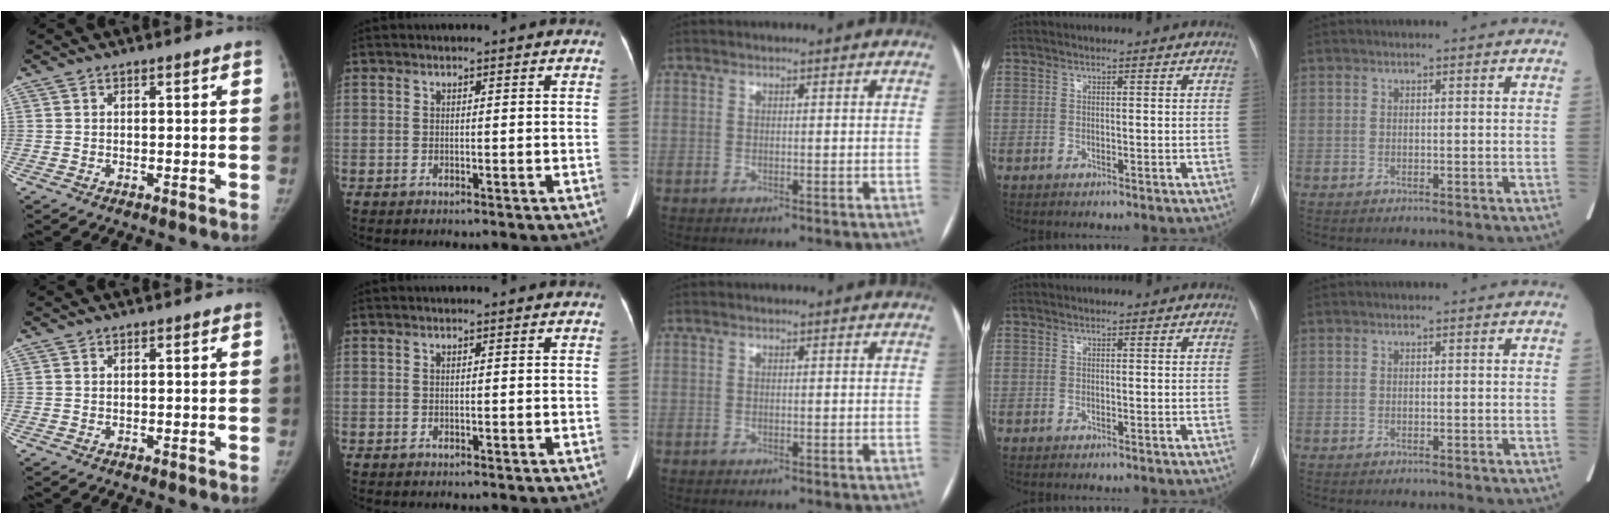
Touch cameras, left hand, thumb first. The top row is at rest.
{}